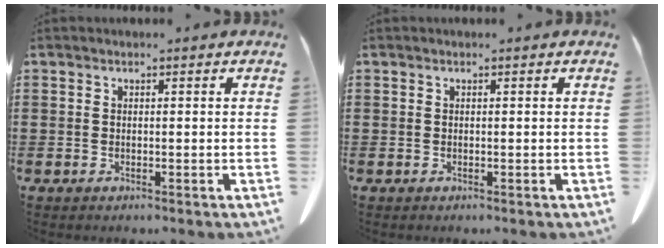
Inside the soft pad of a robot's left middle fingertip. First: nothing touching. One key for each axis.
{"total": 0.0}